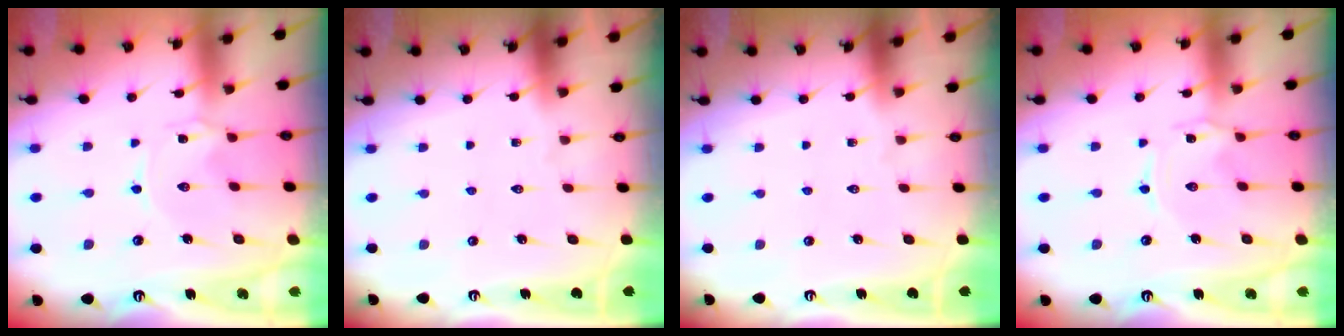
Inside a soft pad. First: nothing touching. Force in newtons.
{"total": 0.0}
{"total": 0.0}
{"total": 0.0}